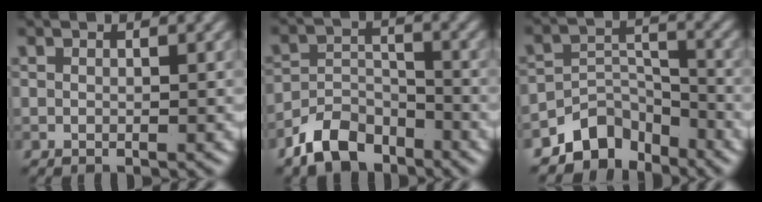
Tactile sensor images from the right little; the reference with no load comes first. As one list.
[{"total": 5.5, "force": [-4.2, 2.8, 2.1], "torque": [-0.035, -0.002, -0.086]}, {"total": 5.5, "force": [-4.3, 2.9, 1.6], "torque": [-0.012, -0.003, -0.081]}]